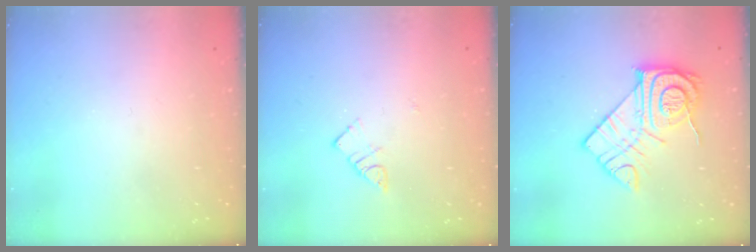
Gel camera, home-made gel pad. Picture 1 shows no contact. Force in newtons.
{"total": 4.1, "press": 4.0, "slide": 0.5}
{"total": 14.9, "press": 14.8, "slide": 1.2}